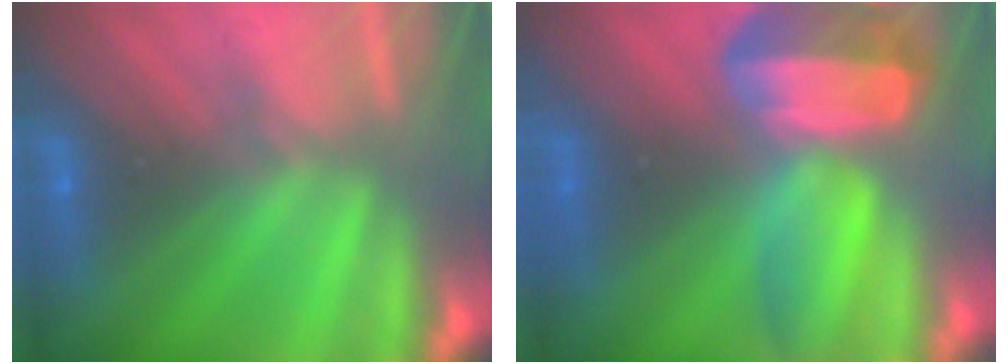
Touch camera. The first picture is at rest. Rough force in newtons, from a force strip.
{"total": 7.2}